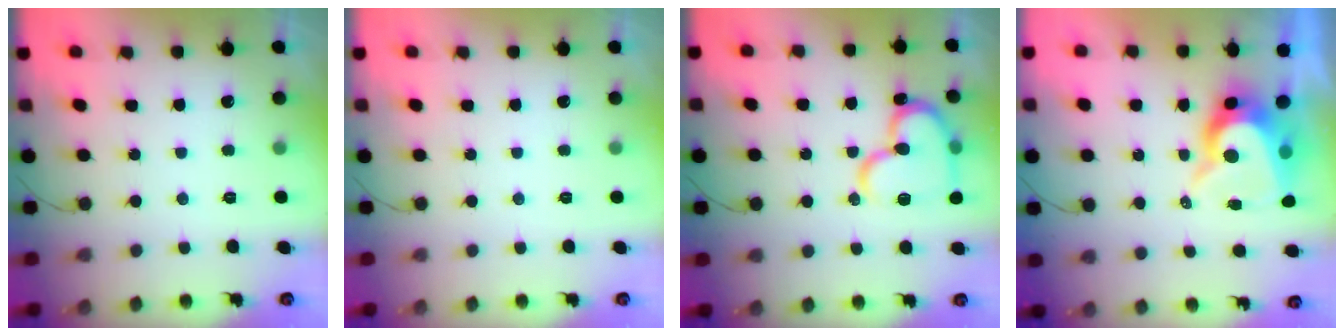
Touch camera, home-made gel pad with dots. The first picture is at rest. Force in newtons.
{"total": 0.0}
{"total": 18.4, "press": 18.3, "slide": 1.8}
{"total": 11.3, "press": 11.2, "slide": 0.9}